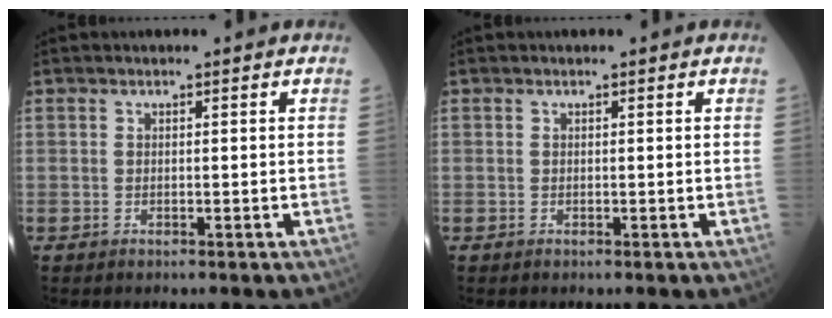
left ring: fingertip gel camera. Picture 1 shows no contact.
{"total": 0.0}